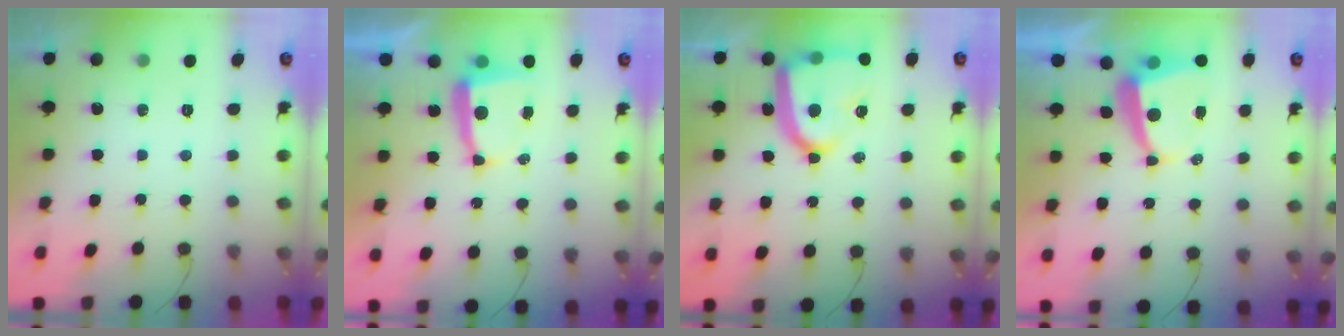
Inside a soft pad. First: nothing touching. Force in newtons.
{"total": 7.0, "press": 7.0, "slide": 0.6}
{"total": 18.8, "press": 18.7, "slide": 1.9}
{"total": 5.9, "press": 5.9, "slide": 0.8}